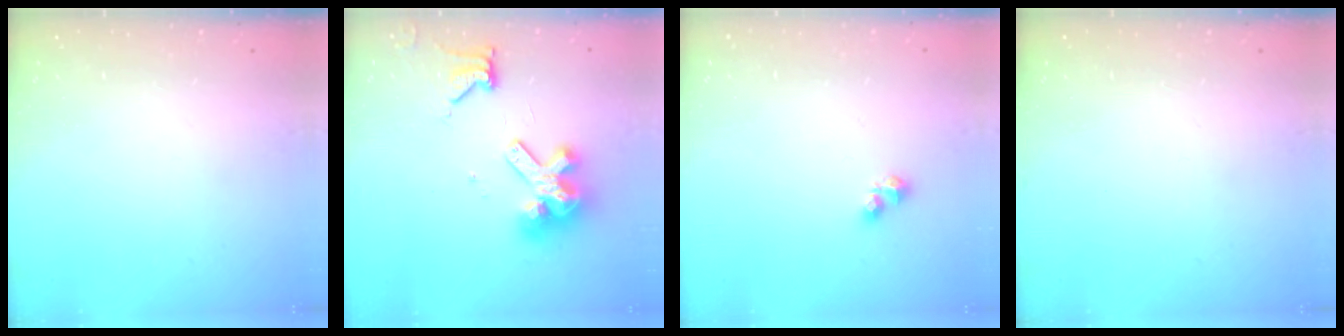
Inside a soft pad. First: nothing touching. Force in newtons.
{"total": 13.3, "press": 13.2, "slide": 1.6}
{"total": 4.5, "press": 4.5, "slide": 0.5}
{"total": 0.0}